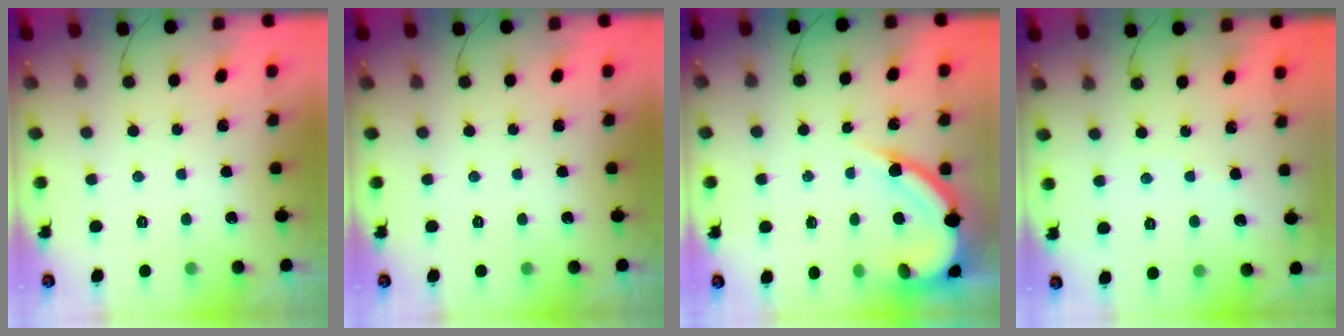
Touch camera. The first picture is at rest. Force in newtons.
{"total": 0.0}
{"total": 11.0, "press": 11.0, "slide": 1.0}
{"total": 1.4, "press": 1.4, "slide": 0.2}